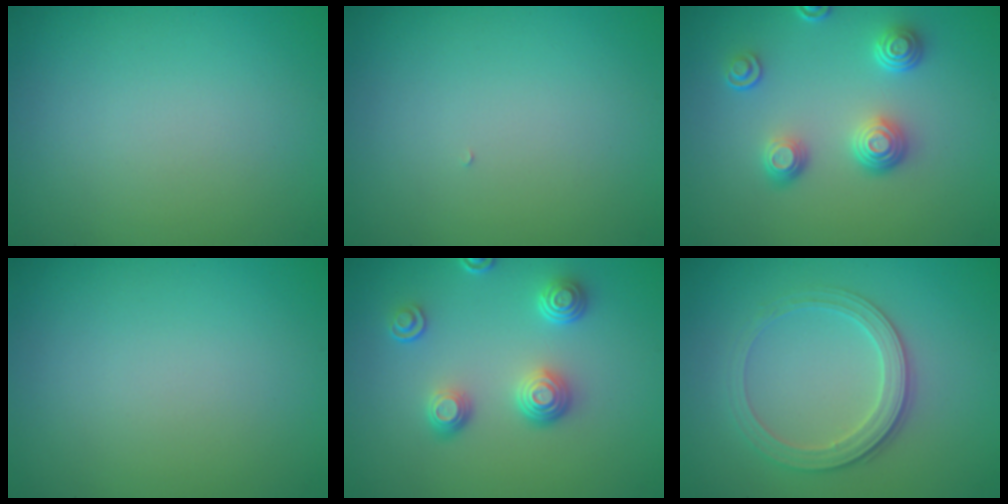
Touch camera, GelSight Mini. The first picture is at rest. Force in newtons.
{"total": 0.0}
{"total": 3.7, "press": 2.9, "slide": 2.3}
{"total": 0.0}
{"total": 3.7, "press": 2.9, "slide": 2.3}
{"total": 2.8, "press": 2.7, "slide": 0.7}